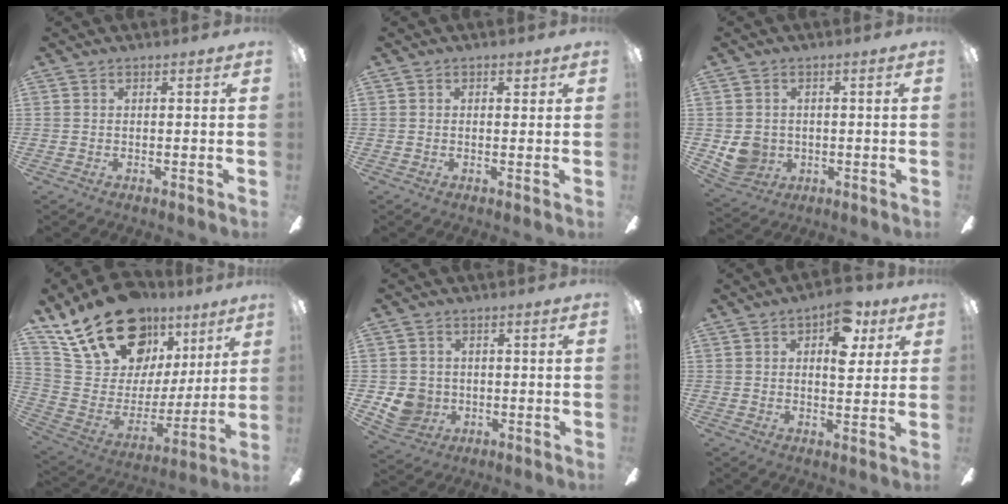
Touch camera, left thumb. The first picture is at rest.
{"total": 1.1, "force": [0.5, 0.9, 0.4], "torque": [0.000, 0.001, 0.007]}
{"total": 6.3, "force": [-0.1, 6.0, 2.0], "torque": [-0.043, 0.007, 0.004]}
{"total": 23.6, "force": [16.9, 13.0, 10.1], "torque": [-0.189, -0.096, 0.320]}
{"total": 6.5, "force": [-0.5, 6.3, 1.8], "torque": [-0.048, 0.002, -0.004]}
{"total": 10.9, "force": [4.8, 5.7, 8.0], "torque": [-0.104, -0.007, 0.077]}